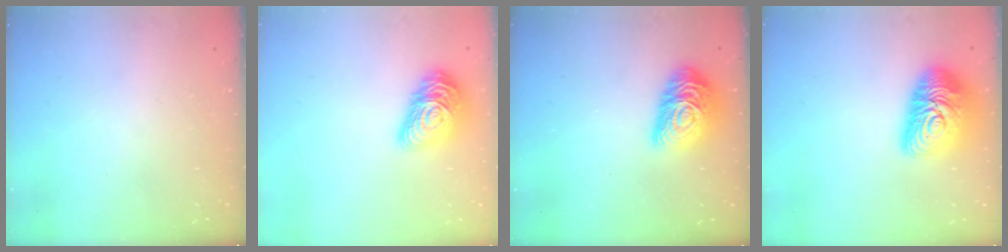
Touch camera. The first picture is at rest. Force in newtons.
{"total": 15.3, "press": 15.3, "slide": 0.8}
{"total": 14.7, "press": 14.7, "slide": 0.9}
{"total": 15.9, "press": 15.9, "slide": 1.0}